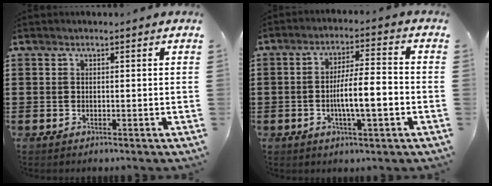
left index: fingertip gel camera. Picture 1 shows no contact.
{"total": 7.5, "force": [-1.9, 1.4, 7.1], "torque": [-0.111, 0.003, -0.036]}